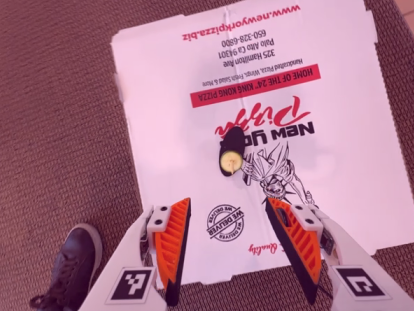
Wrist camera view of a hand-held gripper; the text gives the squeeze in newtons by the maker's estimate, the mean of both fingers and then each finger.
{"total": 0.0}